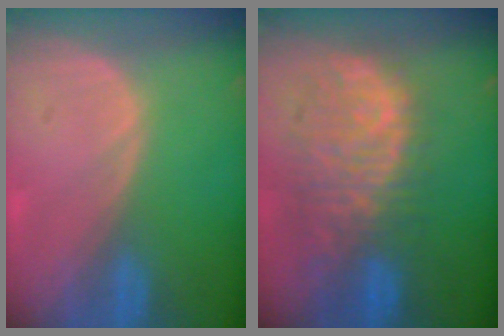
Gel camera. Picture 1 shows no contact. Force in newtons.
{"total": 11.0, "press": 9.6, "slide": 5.5}